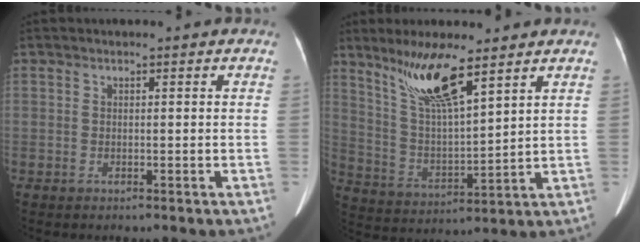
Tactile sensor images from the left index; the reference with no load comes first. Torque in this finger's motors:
{"motor_torque": [0.40, -0.47, 0.61, 0.21]}